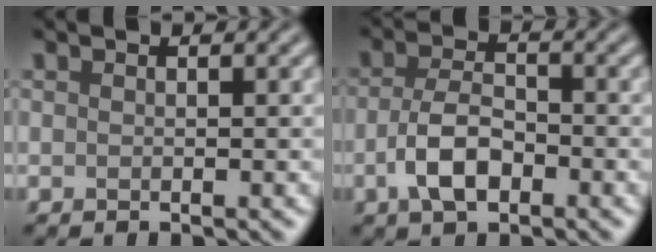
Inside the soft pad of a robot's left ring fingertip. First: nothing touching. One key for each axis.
{"total": 4.5, "fx": -1.6, "fy": 2.3, "fz": 3.5, "tx": -0.070, "ty": 0.002, "tz": -0.036}